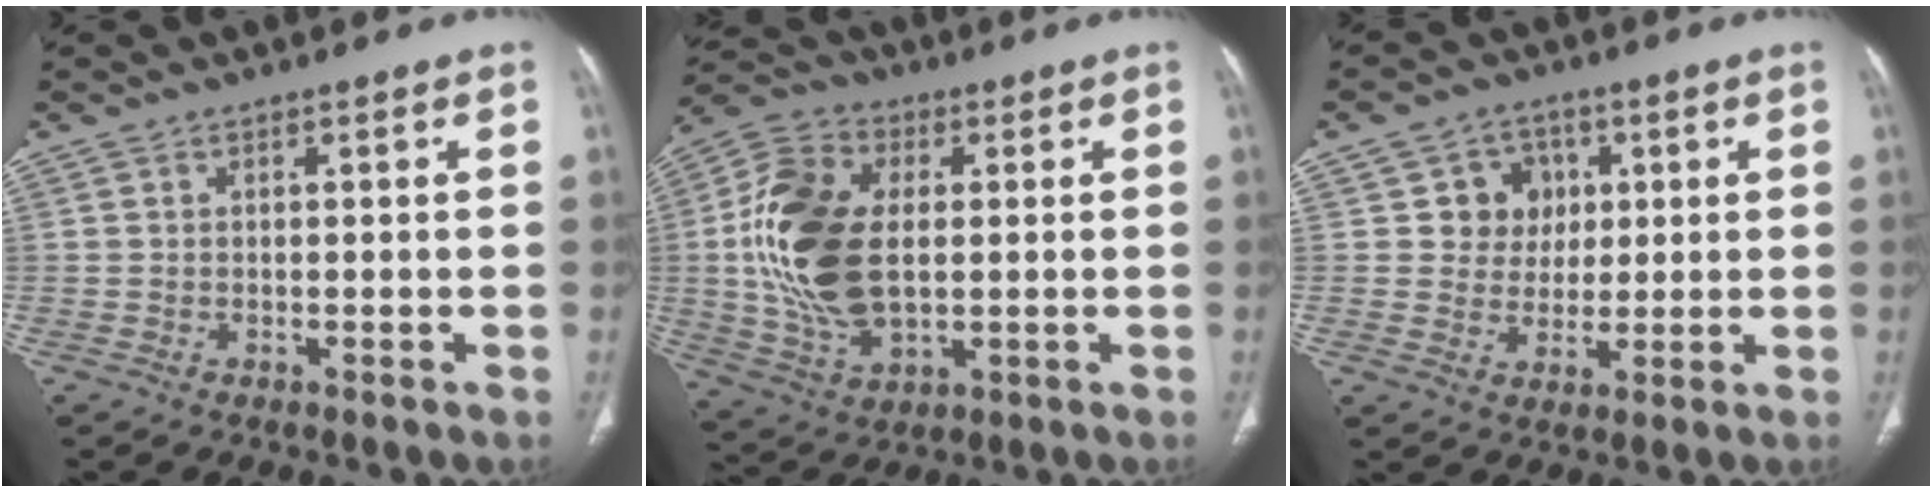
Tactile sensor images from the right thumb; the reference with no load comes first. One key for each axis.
{"total": 18.4, "fx": 1.1, "fy": 11.1, "fz": 14.6, "tx": -0.291, "ty": 0.000, "tz": 0.026}
{"total": 7.3, "fx": 1.9, "fy": 6.8, "fz": 1.9, "tx": 0.012, "ty": 0.002, "tz": 0.030}